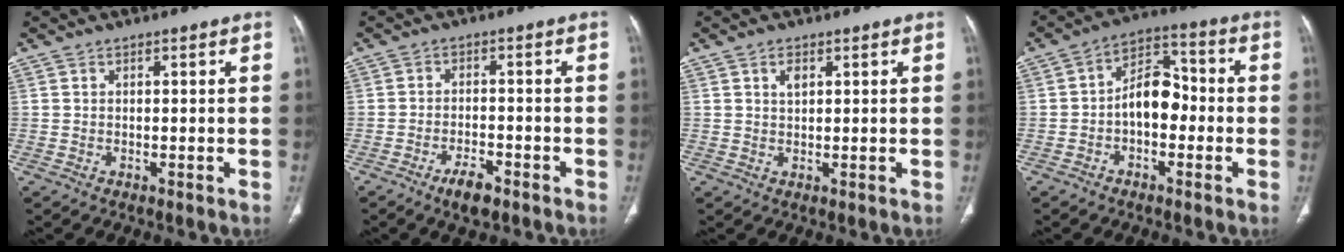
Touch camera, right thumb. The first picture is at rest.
{"total": 4.7, "force": [-3.2, 1.8, 3.0], "torque": [-0.052, 0.013, -0.050]}
{"total": 2.2, "force": [1.1, 1.2, 1.5], "torque": [-0.022, -0.004, 0.022]}
{"total": 8.9, "force": [-1.5, 5.7, 6.7], "torque": [-0.084, 0.036, -0.036]}